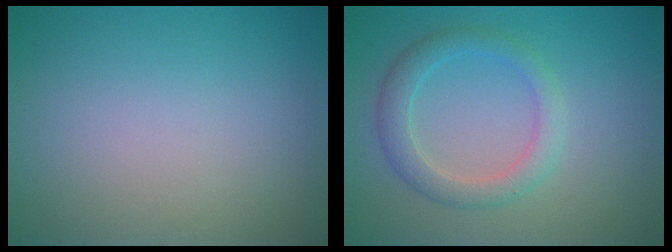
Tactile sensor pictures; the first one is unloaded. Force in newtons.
{"total": 2.9, "press": 2.9, "slide": 0.2}